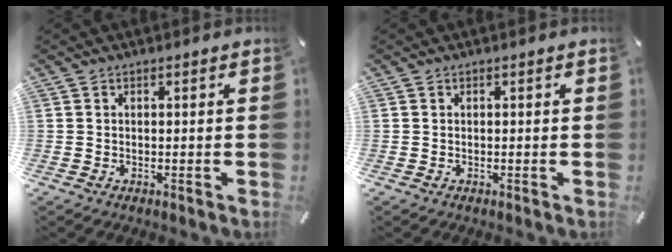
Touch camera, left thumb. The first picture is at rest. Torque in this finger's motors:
{"motor_torque": [-0.01, 0.00, 0.02, 0.02, 0.00]}